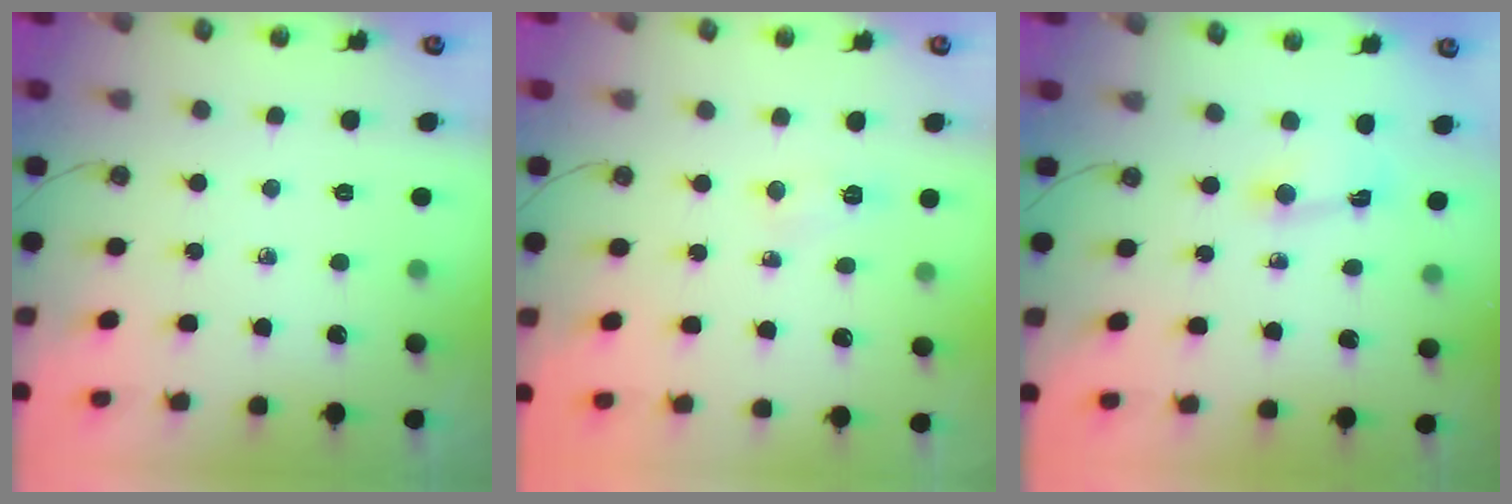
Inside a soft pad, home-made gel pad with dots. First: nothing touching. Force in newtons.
{"total": 4.2, "press": 4.2, "slide": 0.5}
{"total": 2.0, "press": 2.0, "slide": 0.1}